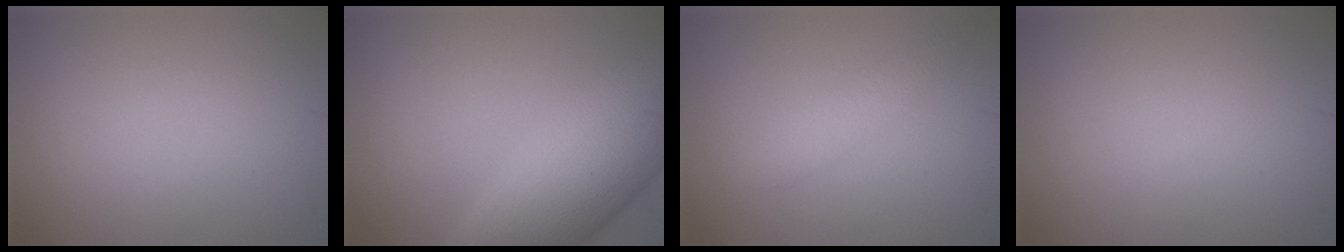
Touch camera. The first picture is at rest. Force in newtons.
{"total": 10.5, "press": 10.5, "slide": 0.4}
{"total": 2.0, "press": 2.0, "slide": 0.1}
{"total": 0.0}